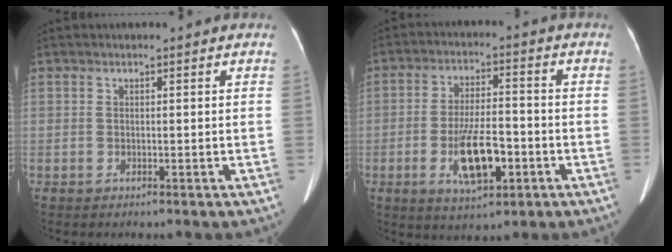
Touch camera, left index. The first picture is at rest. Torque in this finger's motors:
{"motor_torque": [1.32, 0.36, 0.45, 0.20]}